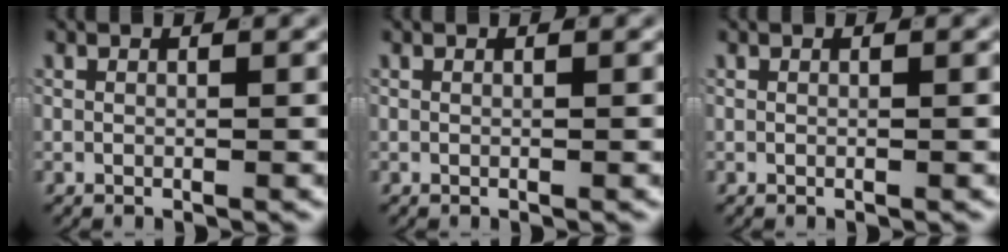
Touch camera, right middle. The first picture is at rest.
{"total": 0.0}
{"total": 0.0}